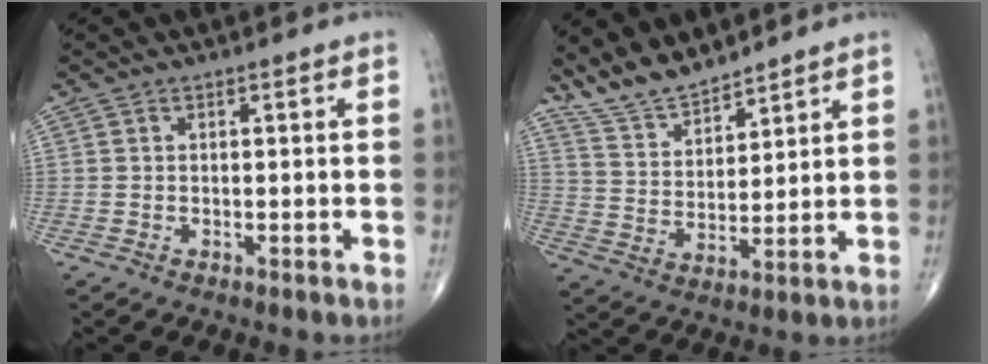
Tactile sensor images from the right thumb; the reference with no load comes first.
{"total": 9.0, "force": [8.2, 2.5, 2.6], "torque": [-0.037, -0.044, 0.165]}